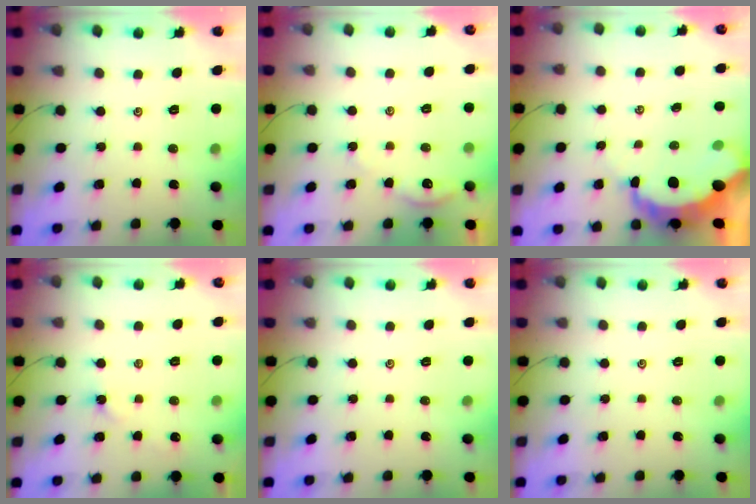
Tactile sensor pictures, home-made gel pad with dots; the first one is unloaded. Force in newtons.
{"total": 2.4, "press": 2.4, "slide": 0.3}
{"total": 8.9, "press": 8.9, "slide": 0.9}
{"total": 1.9, "press": 1.9, "slide": 0.4}
{"total": 0.0}
{"total": 0.0}